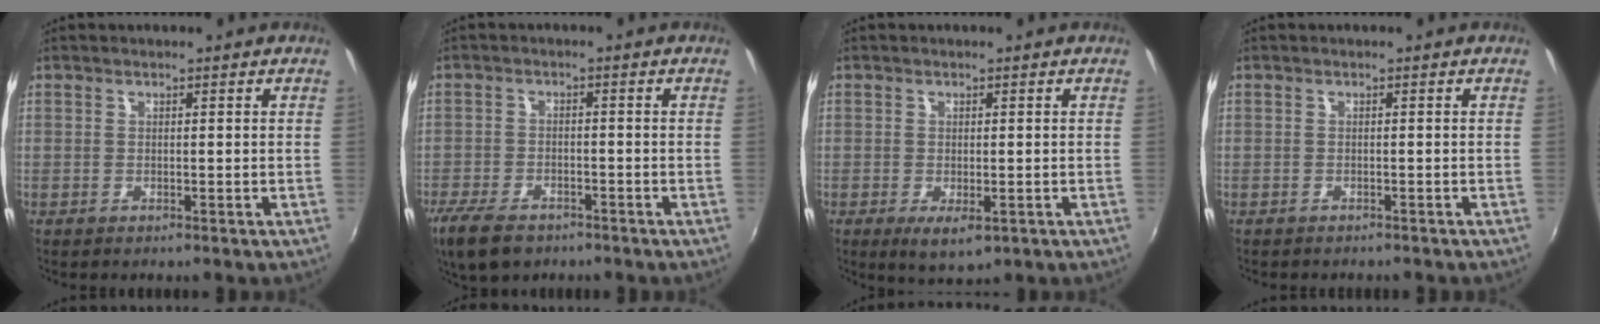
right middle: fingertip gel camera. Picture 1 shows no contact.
{"total": 9.0, "force": [-6.4, 4.3, 4.7], "torque": [-0.124, -0.021, -0.117]}
{"total": 4.2, "force": [-1.5, 2.0, 3.4], "torque": [-0.060, -0.017, -0.019]}
{"total": 1.7, "force": [-1.5, 0.5, 0.4], "torque": [-0.013, -0.009, -0.021]}